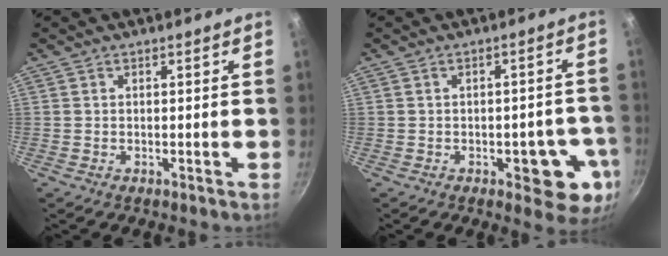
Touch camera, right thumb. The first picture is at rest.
{"total": 9.9, "force": [-3.5, 4.7, 8.0], "torque": [-0.051, 0.013, -0.041]}